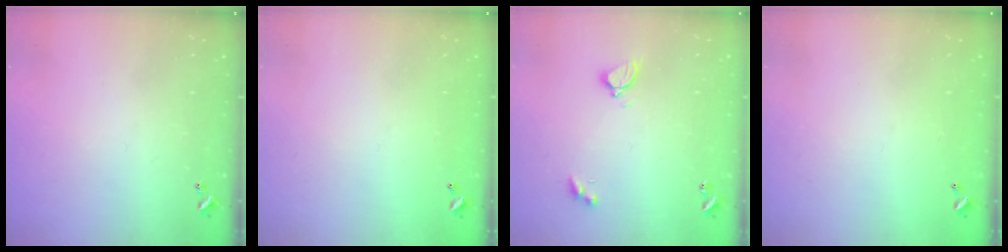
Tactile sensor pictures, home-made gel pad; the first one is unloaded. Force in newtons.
{"total": 2.8, "press": 2.8, "slide": 0.1}
{"total": 2.8, "press": 2.8, "slide": 0.5}
{"total": 2.9, "press": 2.9, "slide": 0.1}